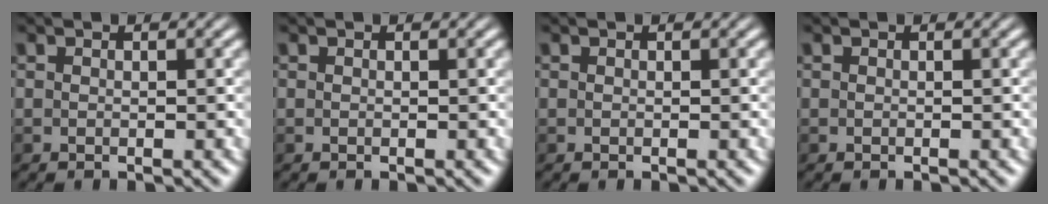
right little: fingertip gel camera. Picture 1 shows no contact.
{"total": 0.0}
{"total": 0.0}
{"total": 0.0}